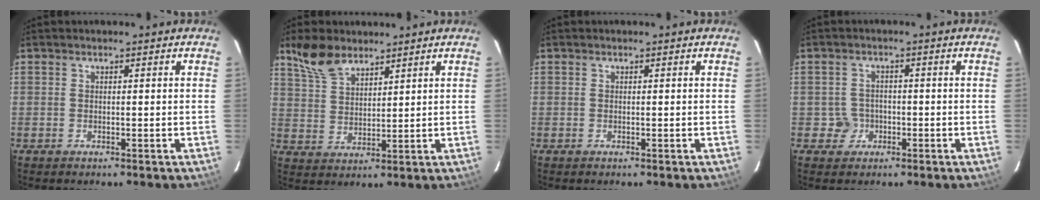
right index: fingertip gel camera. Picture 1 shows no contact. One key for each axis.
{"total": 7.8, "fx": 6.0, "fy": 3.5, "fz": 3.6, "tx": -0.075, "ty": 0.018, "tz": 0.123}
{"total": 0.0}
{"total": 3.1, "fx": -1.0, "fy": 2.9, "fz": 0.1, "tx": -0.006, "ty": 0.010, "tz": -0.015}